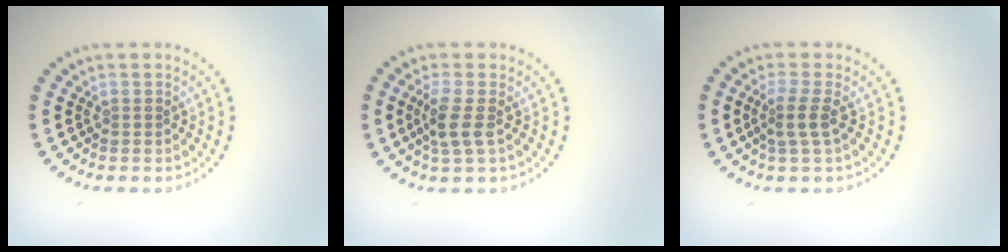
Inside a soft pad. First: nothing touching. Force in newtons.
{"total": 2.4, "press": 2.1, "slide": 1.2}
{"total": 2.0, "press": 1.5, "slide": 1.3}